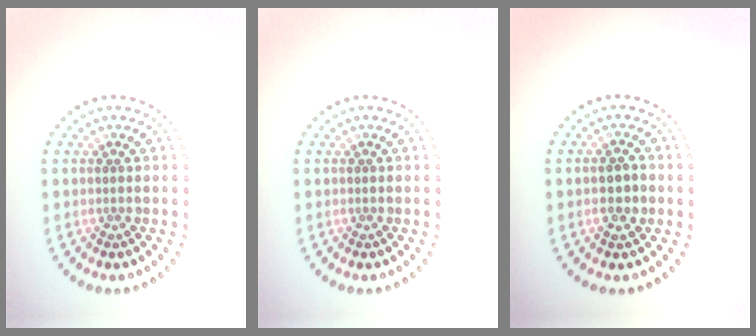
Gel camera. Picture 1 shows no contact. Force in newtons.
{"total": 0.0}
{"total": 2.3, "press": 2.3, "slide": 0.3}